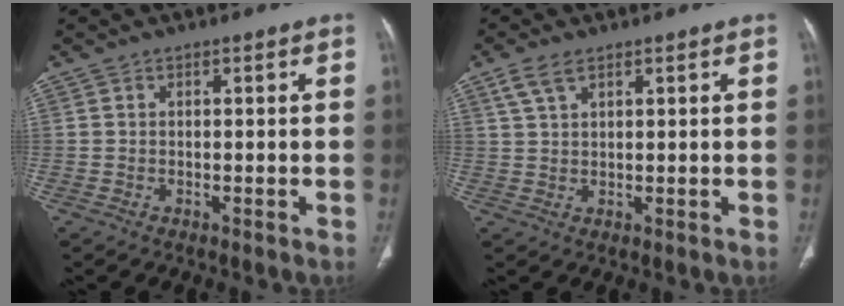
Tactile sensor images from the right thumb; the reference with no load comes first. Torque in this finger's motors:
{"motor_torque": [-0.49, 0.49, 0.12, -0.17, 0.01]}